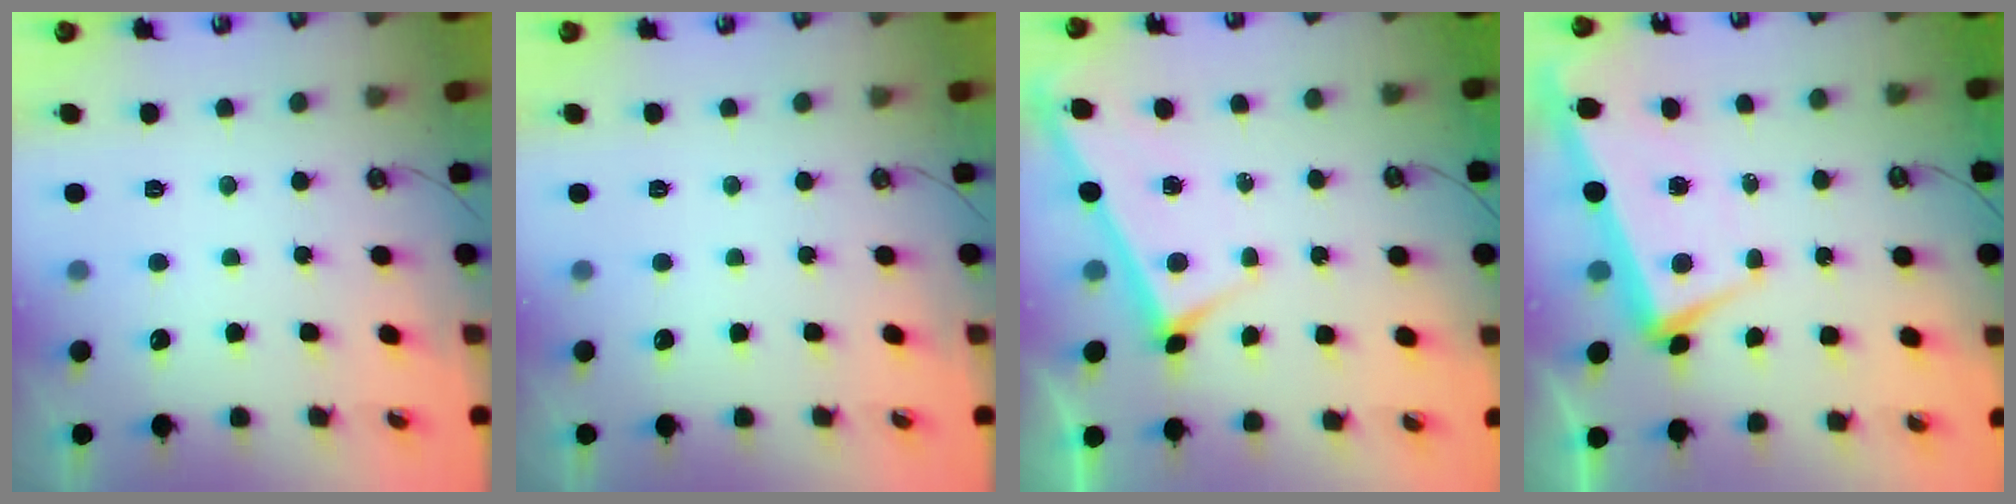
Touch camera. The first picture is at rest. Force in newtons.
{"total": 0.0}
{"total": 3.2, "press": 3.2, "slide": 0.2}
{"total": 0.8, "press": 0.1, "slide": 0.8}